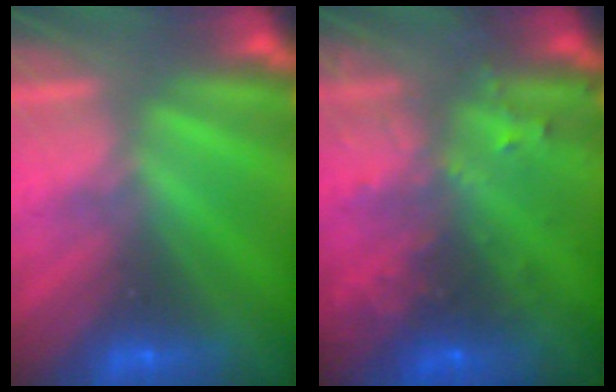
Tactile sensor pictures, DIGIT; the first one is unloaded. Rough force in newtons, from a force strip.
{"total": 6.1}